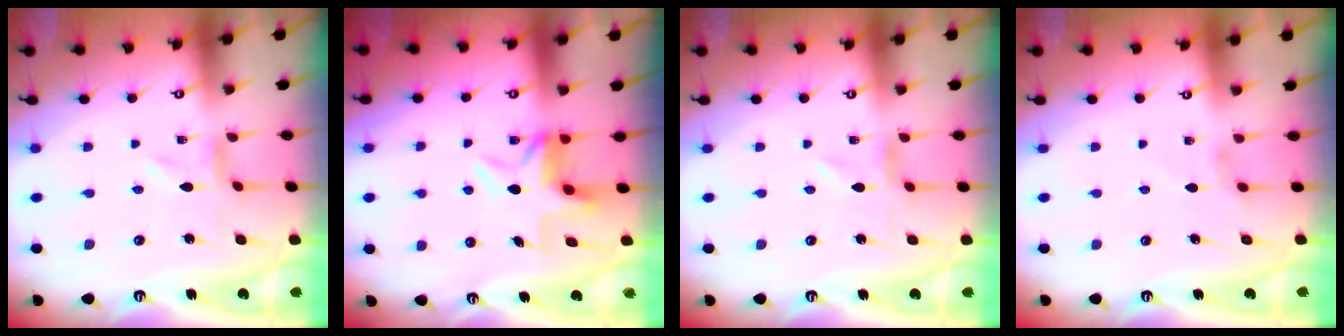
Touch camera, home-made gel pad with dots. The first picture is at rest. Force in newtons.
{"total": 4.6, "press": 4.6, "slide": 0.7}
{"total": 0.0}
{"total": 1.3, "press": 1.2, "slide": 0.4}